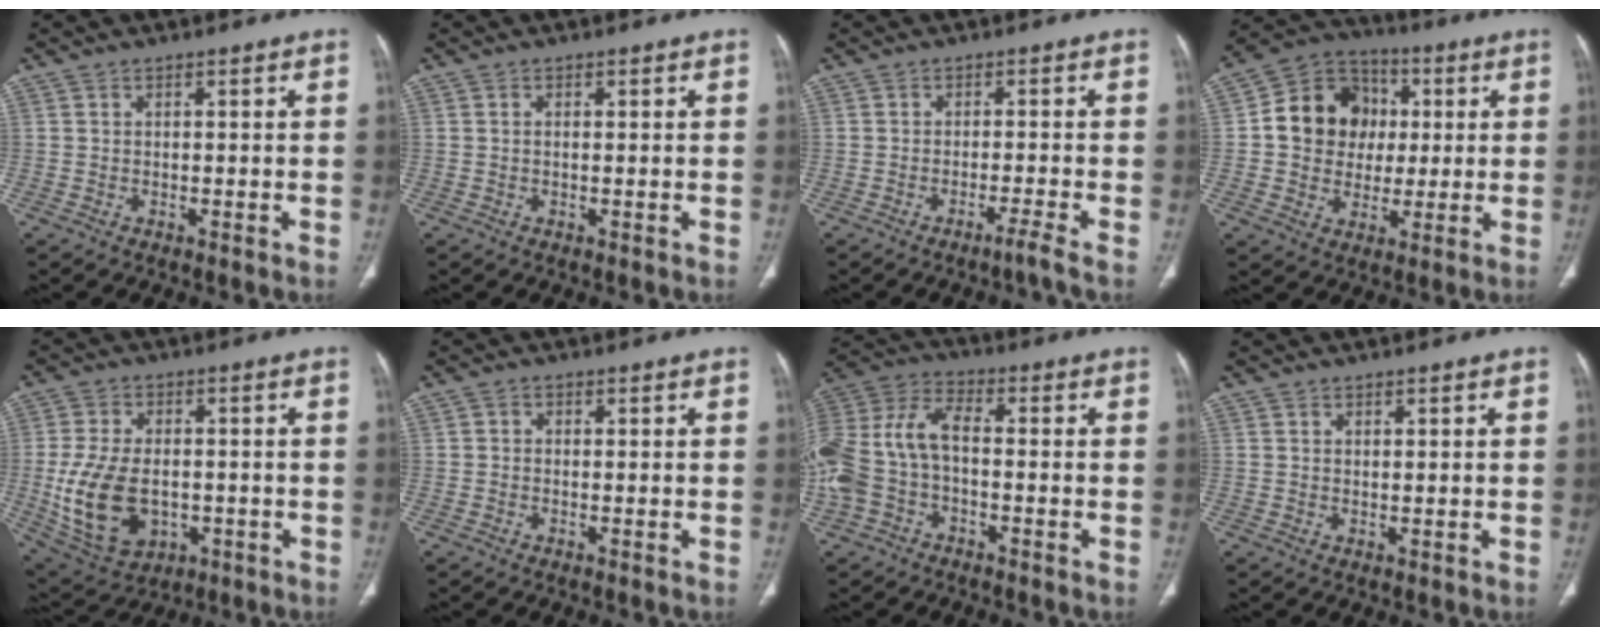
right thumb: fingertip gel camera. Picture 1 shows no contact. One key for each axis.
{"total": 0.5, "fx": 0.1, "fy": 0.2, "fz": 0.4, "tx": -0.014, "ty": 0.006, "tz": 0.003}
{"total": 2.3, "fx": -1.7, "fy": -0.9, "fz": 1.3, "tx": -0.031, "ty": 0.010, "tz": -0.033}
{"total": 14.3, "fx": 1.4, "fy": 12.6, "fz": 6.8, "tx": -0.075, "ty": 0.019, "tz": 0.021}
{"total": 15.1, "fx": -2.3, "fy": 9.8, "fz": 11.2, "tx": -0.208, "ty": -0.001, "tz": -0.017}
{"total": 0.7, "fx": 0.0, "fy": 0.6, "fz": 0.4, "tx": -0.003, "ty": 0.002, "tz": -0.004}
{"total": 15.7, "fx": -2.0, "fy": 9.8, "fz": 12.0, "tx": -0.278, "ty": 0.037, "tz": -0.039}
{"total": 0.6, "fx": 0.5, "fy": 0.2, "fz": 0.3, "tx": -0.003, "ty": -0.004, "tz": 0.009}